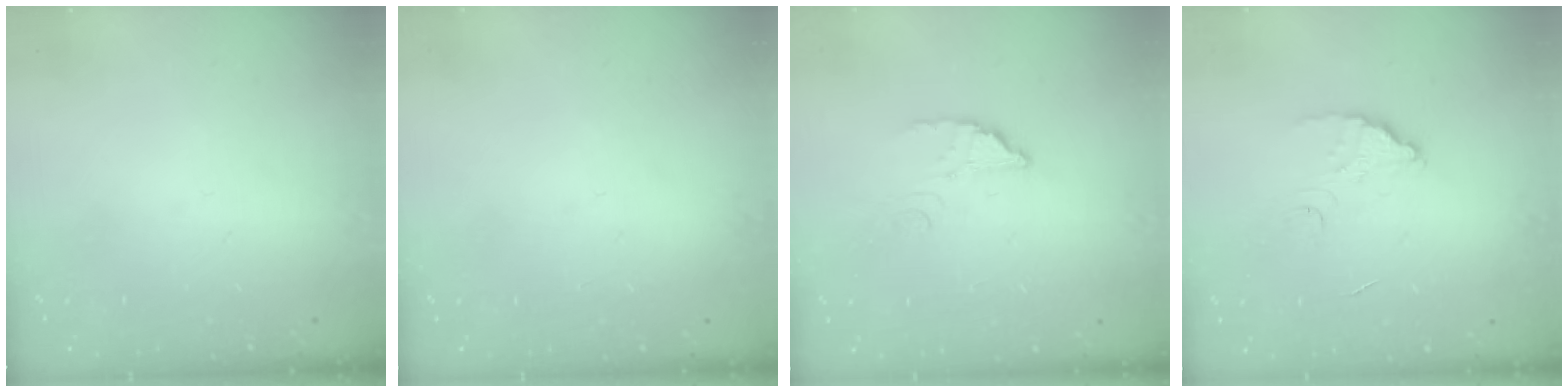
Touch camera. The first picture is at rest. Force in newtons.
{"total": 2.2, "press": 2.2, "slide": 0.1}
{"total": 3.0, "press": 3.0, "slide": 0.2}
{"total": 3.4, "press": 3.4, "slide": 0.2}